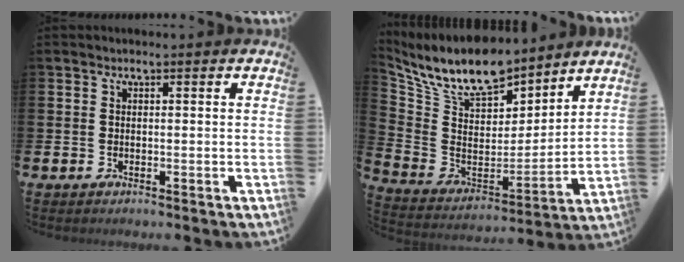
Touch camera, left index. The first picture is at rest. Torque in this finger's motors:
{"motor_torque": [1.09, -1.05, 0.42, 0.21]}